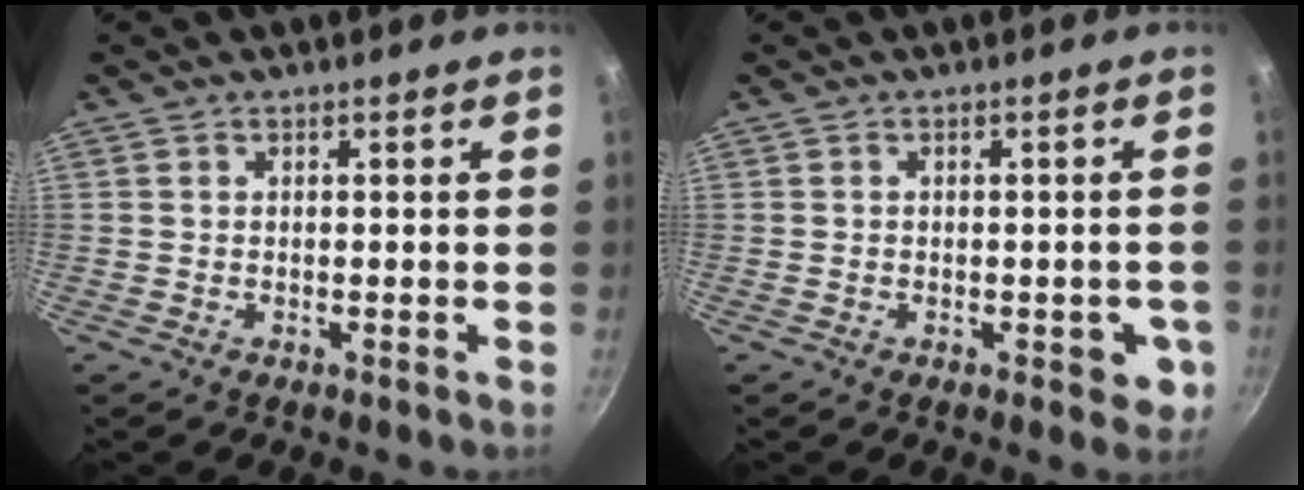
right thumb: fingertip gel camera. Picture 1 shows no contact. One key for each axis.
{"total": 4.4, "fx": -1.3, "fy": 2.6, "fz": 3.3, "tx": -0.012, "ty": 0.007, "tz": -0.017}